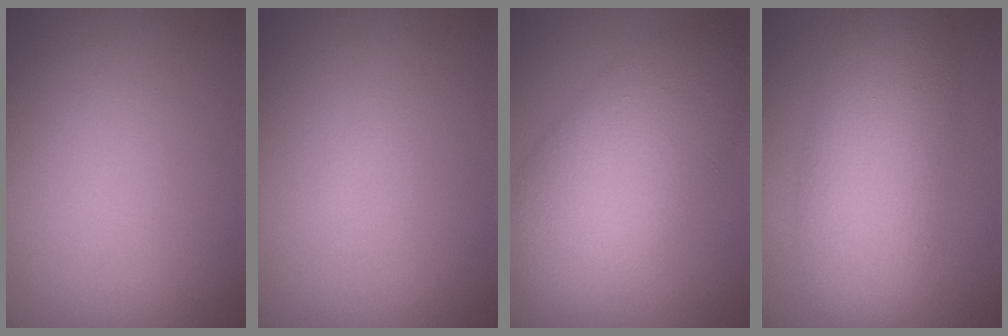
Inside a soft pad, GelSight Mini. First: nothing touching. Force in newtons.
{"total": 0.0}
{"total": 9.4, "press": 9.3, "slide": 0.5}
{"total": 7.3, "press": 7.3, "slide": 0.2}